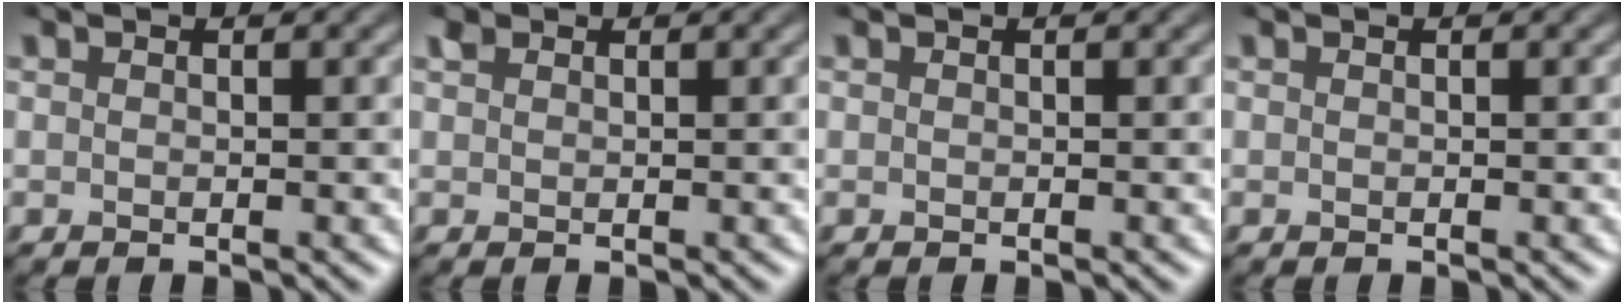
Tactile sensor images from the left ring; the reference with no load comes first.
{"total": 0.7, "force": [0.5, 0.4, 0.2], "torque": [-0.002, 0.002, 0.011]}
{"total": 0.0}
{"total": 0.0}